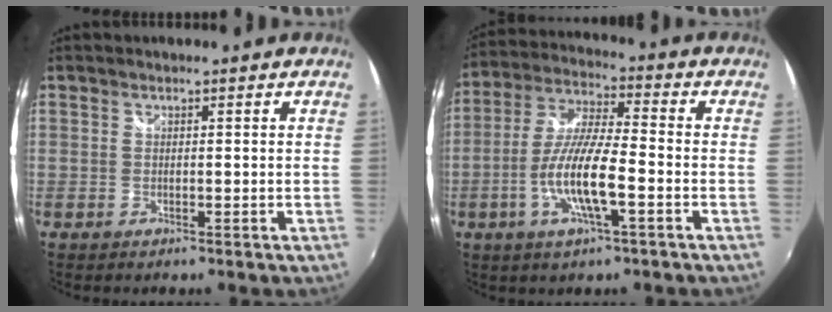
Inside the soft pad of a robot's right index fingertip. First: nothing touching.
{"total": 12.0, "force": [-3.9, 2.0, 11.1], "torque": [-0.230, -0.004, -0.075]}